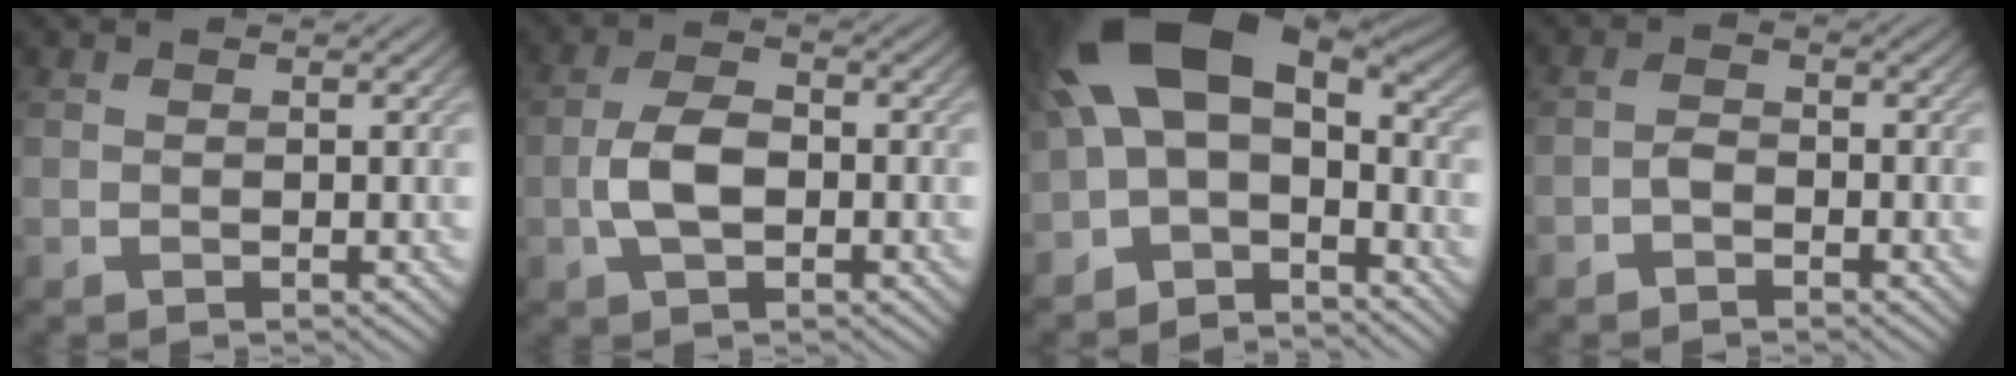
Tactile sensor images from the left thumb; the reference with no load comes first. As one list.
[{"total": 4.9, "force": [-1.1, 2.6, 4.0], "torque": [-0.092, 0.004, -0.027]}, {"total": 13.3, "force": [-1.4, 7.8, 10.7], "torque": [-0.201, 0.005, -0.039]}, {"total": 1.6, "force": [-1.1, 0.9, 0.9], "torque": [-0.016, 0.005, -0.025]}]